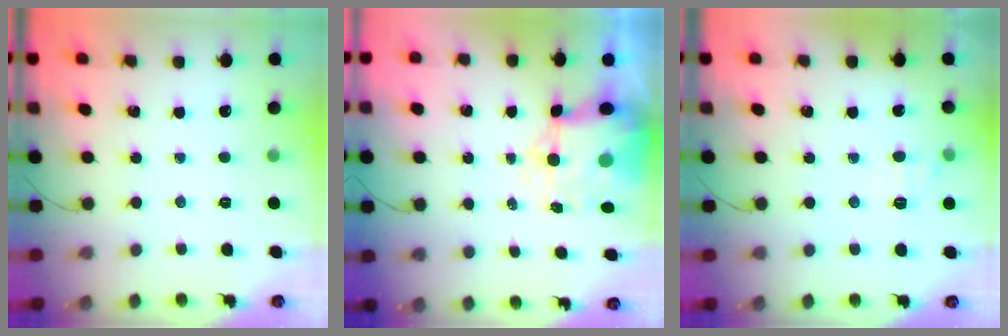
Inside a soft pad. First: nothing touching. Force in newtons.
{"total": 8.9, "press": 8.6, "slide": 2.2}
{"total": 5.9, "press": 5.7, "slide": 1.7}